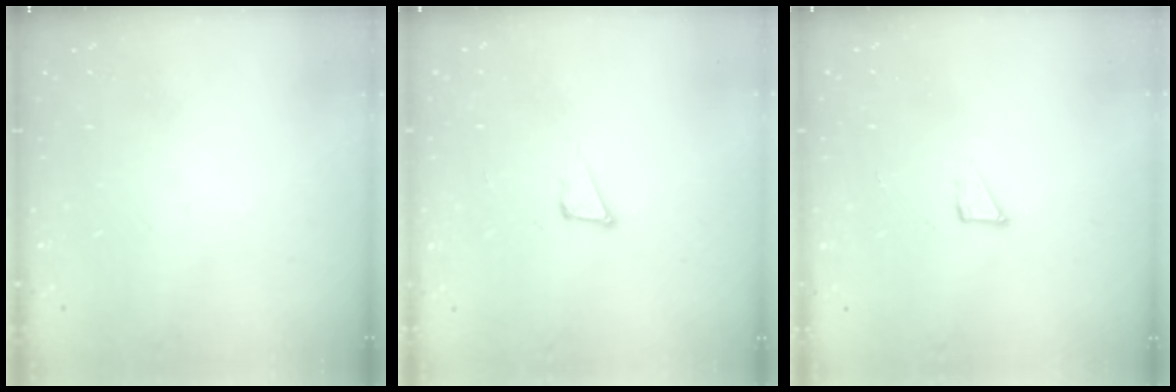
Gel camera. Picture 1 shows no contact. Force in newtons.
{"total": 3.4, "press": 3.3, "slide": 0.9}
{"total": 2.1, "press": 2.1, "slide": 0.1}